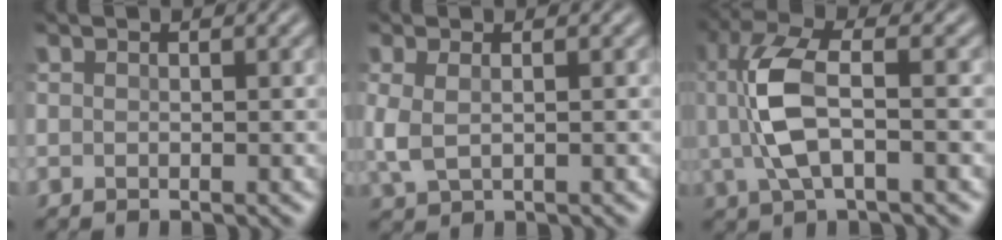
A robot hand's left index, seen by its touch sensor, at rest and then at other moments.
{"total": 2.8, "force": [-0.3, 1.6, 2.3], "torque": [-0.060, -0.006, -0.001]}
{"total": 6.5, "force": [-0.1, 2.6, 6.0], "torque": [-0.139, 0.009, -0.004]}